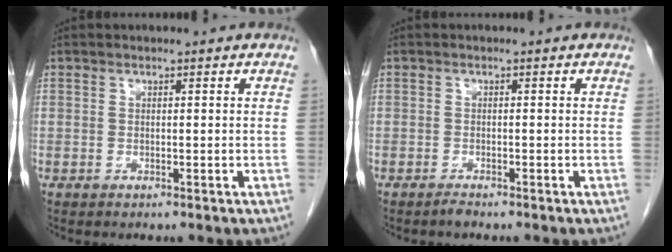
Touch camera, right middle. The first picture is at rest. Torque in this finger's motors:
{"motor_torque": [-0.01, 0.09, -0.01, 0.00]}